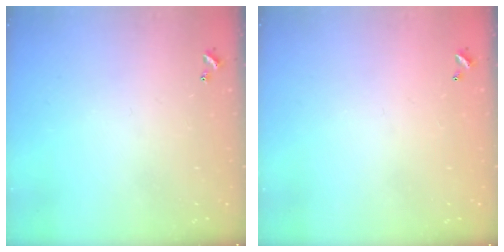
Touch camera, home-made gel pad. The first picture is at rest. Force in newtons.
{"total": 2.8, "press": 2.8, "slide": 0.1}